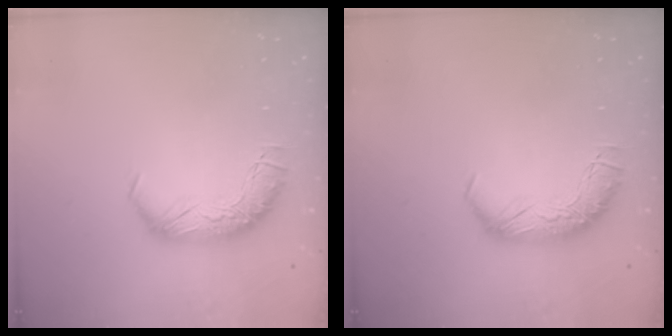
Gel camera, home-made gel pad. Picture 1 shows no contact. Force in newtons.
{"total": 0.0}